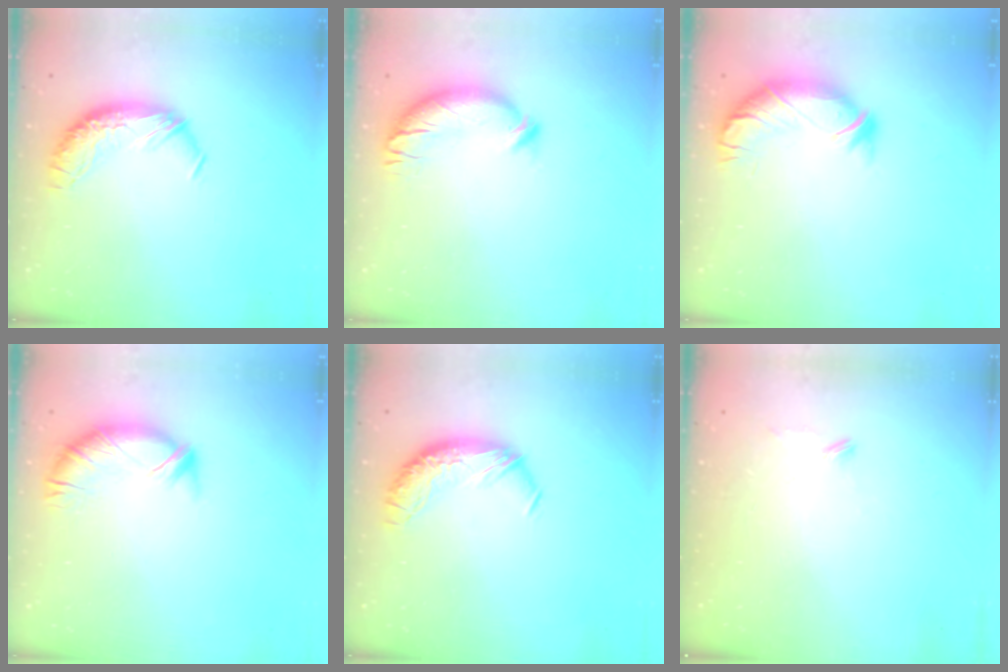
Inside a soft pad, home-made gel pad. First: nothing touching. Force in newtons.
{"total": 3.5, "press": 3.2, "slide": 1.3}
{"total": 3.6, "press": 3.1, "slide": 1.9}
{"total": 3.2, "press": 3.0, "slide": 0.8}
{"total": 0.0}
{"total": 8.7, "press": 8.7, "slide": 0.5}